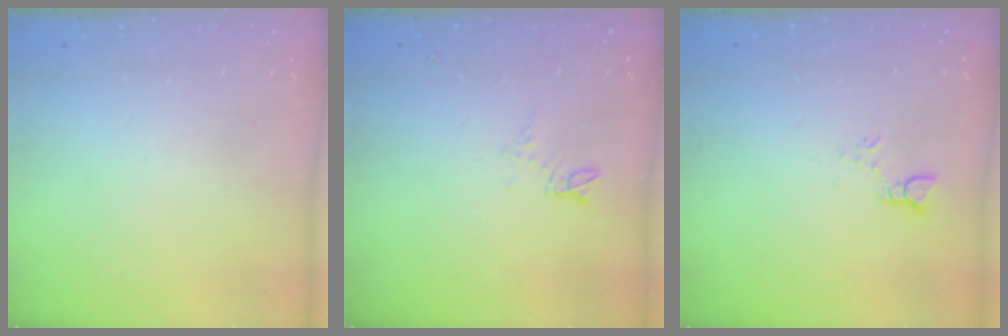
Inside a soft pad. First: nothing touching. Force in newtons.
{"total": 5.0, "press": 4.9, "slide": 0.7}
{"total": 2.2, "press": 2.2, "slide": 0.1}